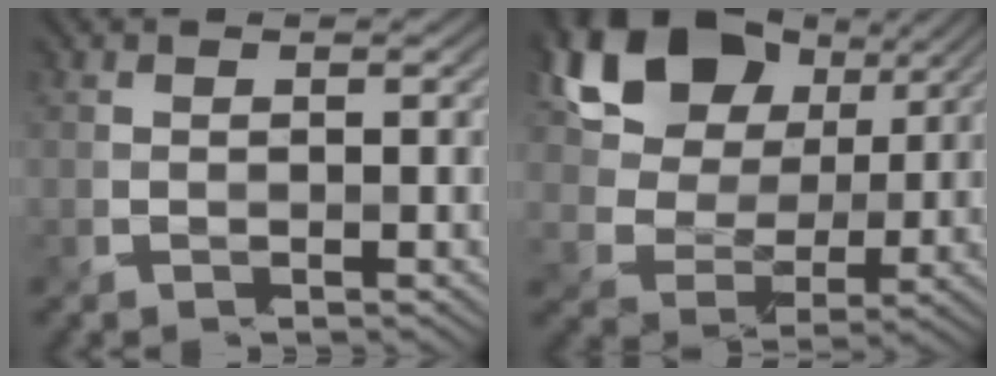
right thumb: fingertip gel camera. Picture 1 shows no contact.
{"total": 15.9, "force": [7.4, 10.7, 9.2], "torque": [-0.216, 0.036, 0.147]}